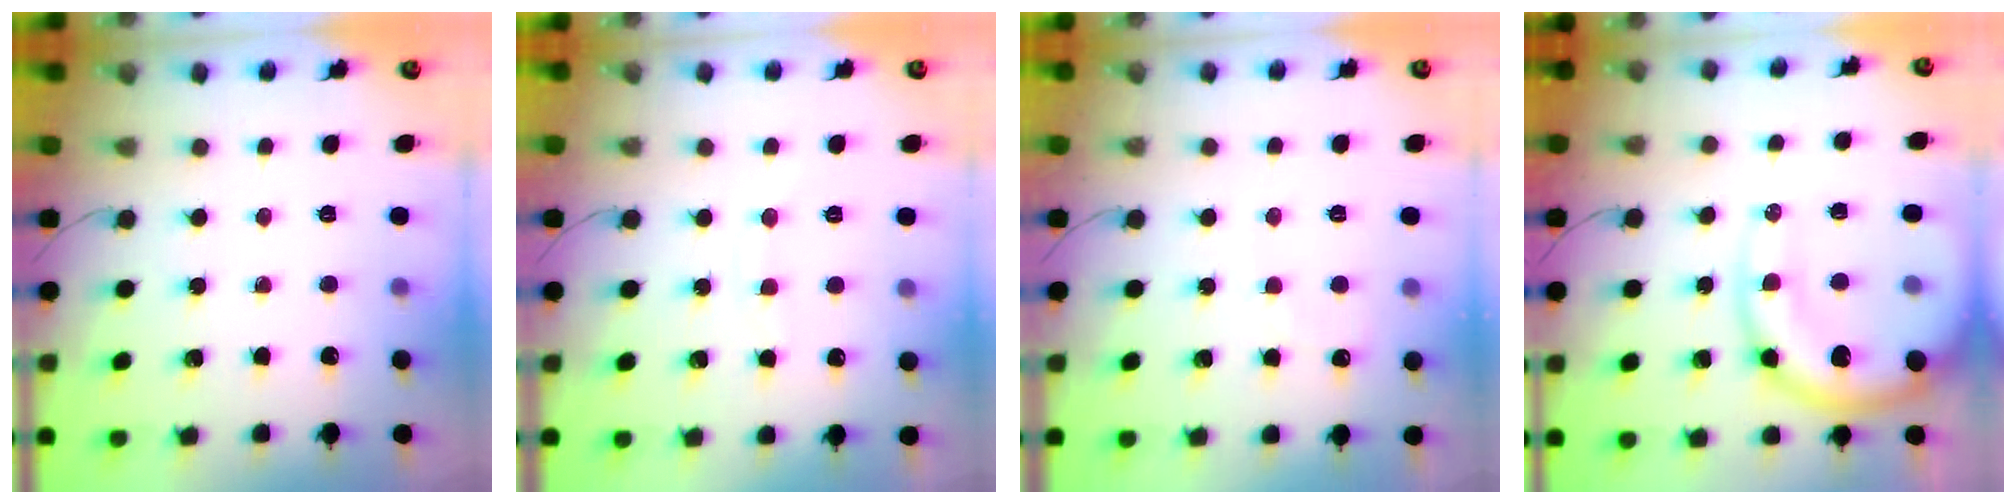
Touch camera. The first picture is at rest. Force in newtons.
{"total": 4.8, "press": 4.7, "slide": 1.3}
{"total": 6.2, "press": 6.0, "slide": 1.4}
{"total": 15.3, "press": 14.8, "slide": 3.8}